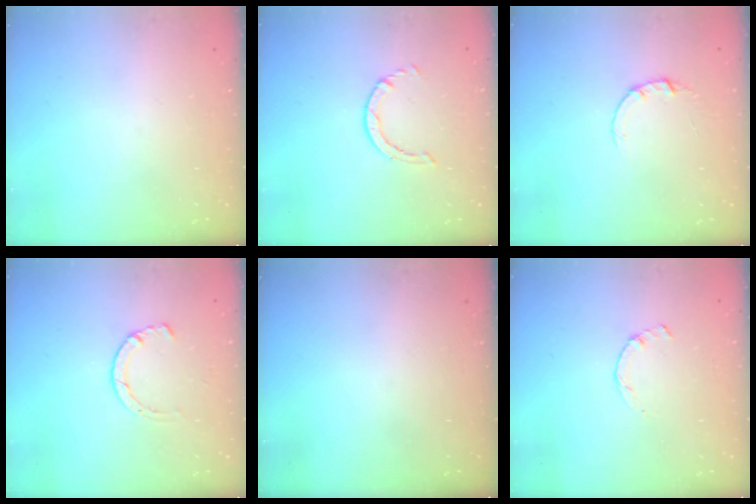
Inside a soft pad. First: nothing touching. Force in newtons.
{"total": 0.8, "press": 0.7, "slide": 0.1}
{"total": 2.0, "press": 2.0, "slide": 0.2}
{"total": 1.2, "press": 1.2, "slide": 0.3}
{"total": 0.0}
{"total": 0.8, "press": 0.7, "slide": 0.2}